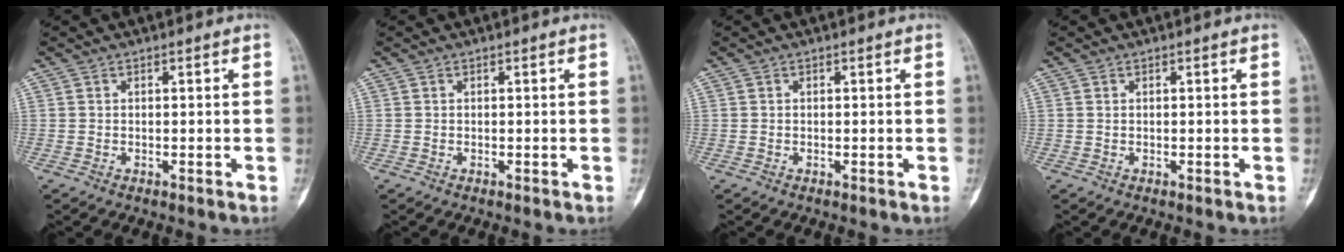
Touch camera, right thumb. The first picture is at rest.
{"total": 0.0}
{"total": 0.0}
{"total": 0.0}